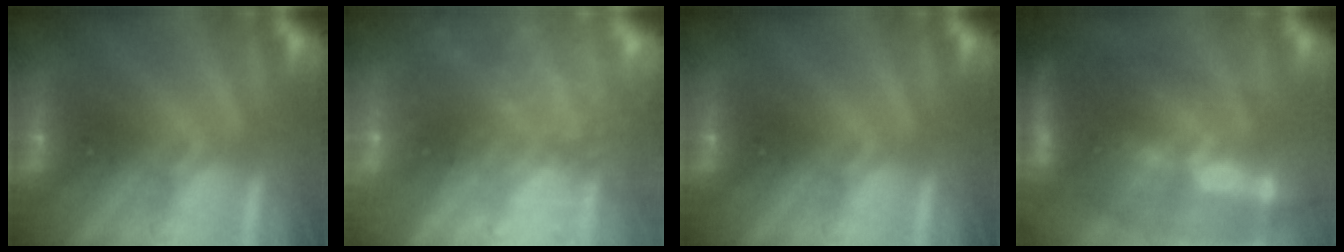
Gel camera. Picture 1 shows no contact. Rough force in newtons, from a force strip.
{"total": 6.7}
{"total": 0.0}
{"total": 8.6}